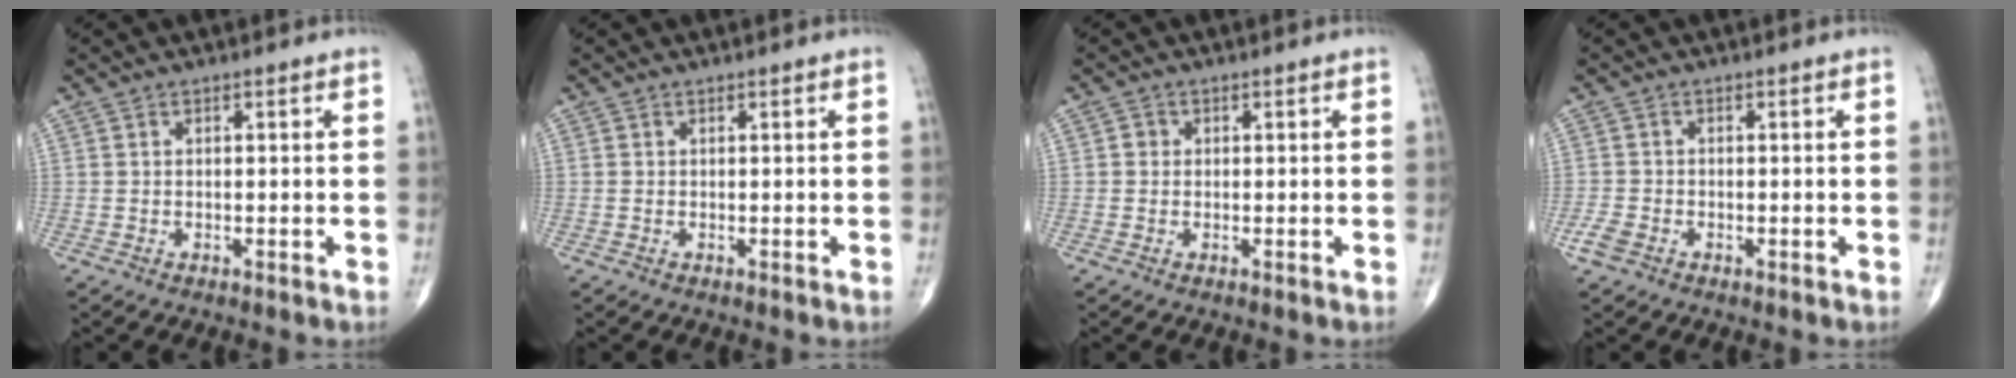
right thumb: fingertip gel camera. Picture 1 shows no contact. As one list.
[{"total": 0.0}, {"total": 1.3, "force": [0.0, 1.2, 0.4], "torque": [0.000, 0.003, -0.001]}, {"total": 2.7, "force": [-1.4, 1.8, 1.5], "torque": [-0.034, 0.004, -0.028]}]